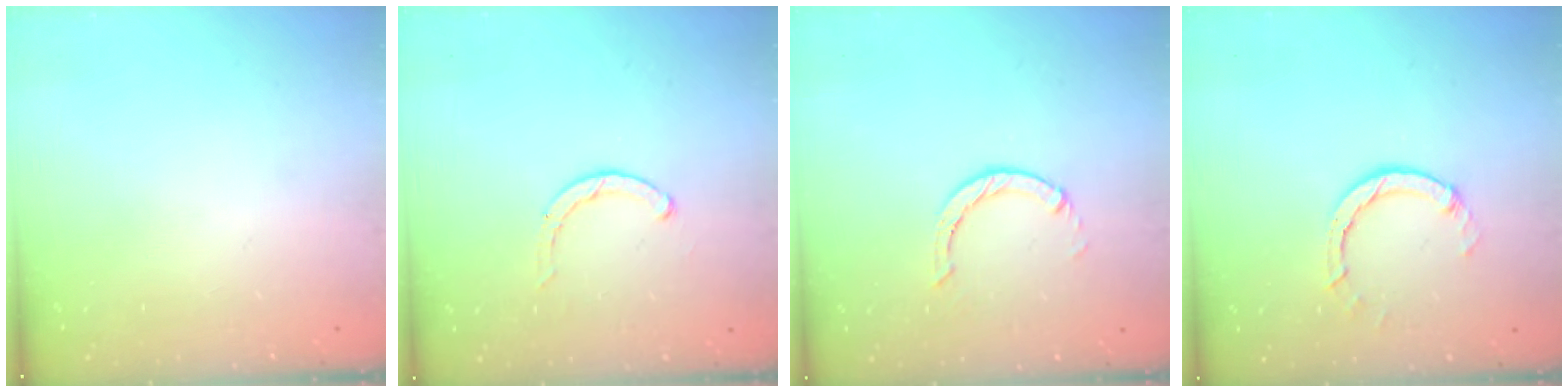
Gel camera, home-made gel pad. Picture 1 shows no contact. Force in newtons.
{"total": 1.9, "press": 1.8, "slide": 0.3}
{"total": 1.0, "press": 0.9, "slide": 0.3}
{"total": 3.5, "press": 3.5, "slide": 0.4}